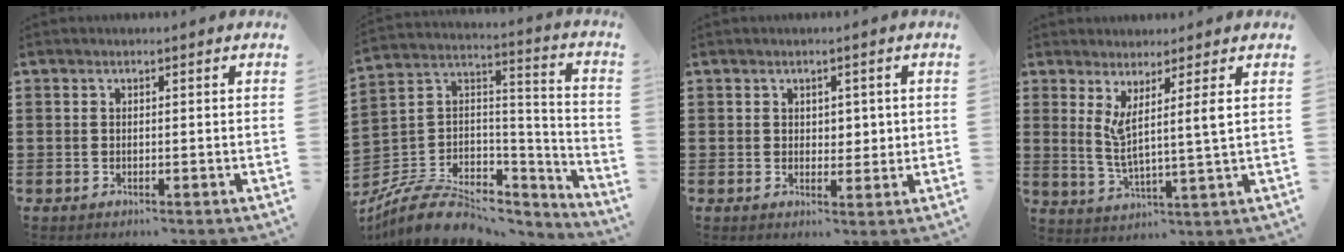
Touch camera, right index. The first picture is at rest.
{"total": 9.2, "force": [-6.3, 5.4, 4.1], "torque": [-0.088, 0.018, -0.115]}
{"total": 2.3, "force": [0.9, 1.8, 1.0], "torque": [-0.009, 0.005, 0.011]}
{"total": 5.3, "force": [2.5, -0.3, 4.7], "torque": [-0.099, -0.007, 0.042]}